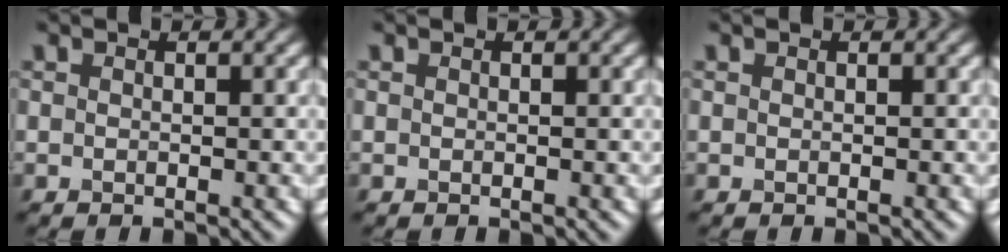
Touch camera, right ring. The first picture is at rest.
{"total": 0.0}
{"total": 0.0}